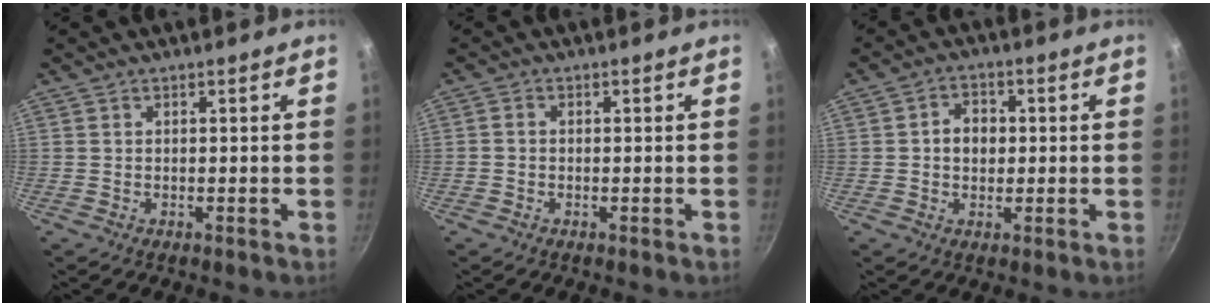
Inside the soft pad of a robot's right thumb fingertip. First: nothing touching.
{"total": 1.1, "force": [-0.4, 0.9, 0.6], "torque": [-0.011, 0.006, -0.009]}
{"total": 5.0, "force": [0.2, 4.1, 3.0], "torque": [-0.024, 0.007, -0.002]}